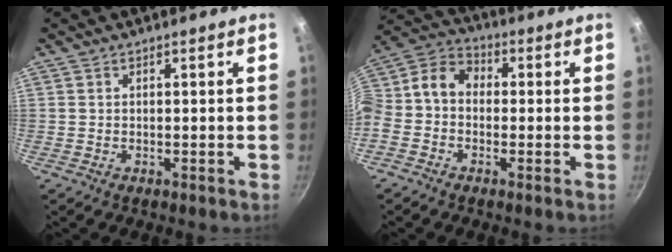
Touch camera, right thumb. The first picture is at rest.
{"total": 10.3, "force": [-1.3, 8.1, 6.2], "torque": [-0.117, 0.048, -0.050]}